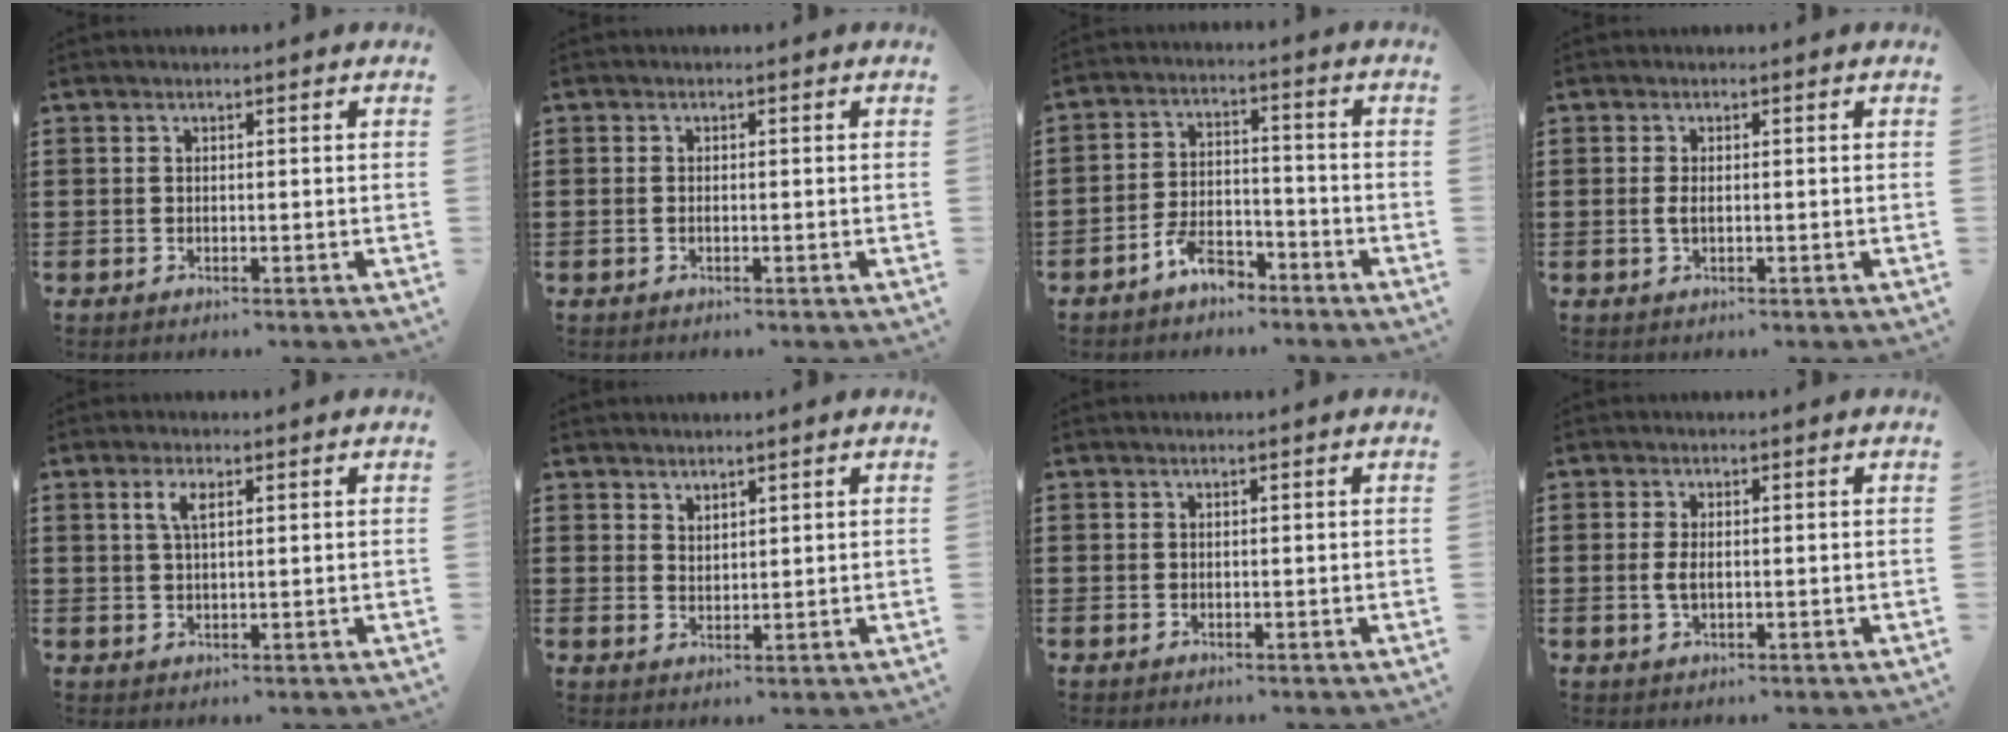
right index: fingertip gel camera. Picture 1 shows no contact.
{"total": 0.6, "force": [-0.2, 0.3, 0.5], "torque": [-0.012, -0.002, -0.003]}
{"total": 5.4, "force": [-4.3, 2.1, 2.4], "torque": [-0.051, 0.013, -0.085]}
{"total": 1.5, "force": [0.0, 0.4, 1.4], "torque": [-0.036, -0.004, -0.003]}
{"total": 3.1, "force": [1.2, 1.0, 2.6], "torque": [-0.057, 0.008, 0.018]}
{"total": 1.9, "force": [1.9, 0.5, -0.1], "torque": [0.000, 0.003, 0.037]}
{"total": 0.0}
{"total": 2.2, "force": [-0.1, 0.8, 2.1], "torque": [-0.056, -0.007, -0.006]}